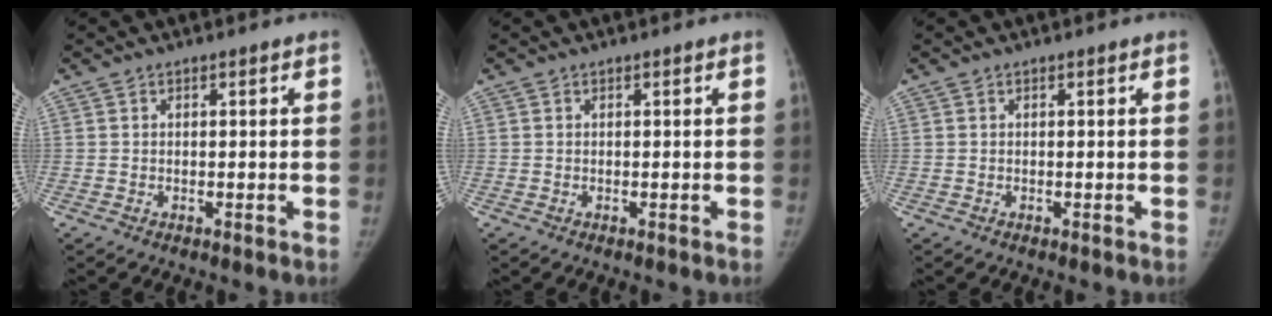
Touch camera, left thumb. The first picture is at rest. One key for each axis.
{"total": 0.0}
{"total": 0.0}